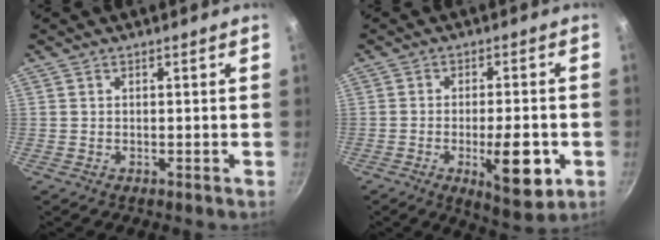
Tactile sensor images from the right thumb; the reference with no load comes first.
{"total": 11.7, "force": [-3.4, 4.1, 10.4], "torque": [-0.129, 0.004, -0.041]}